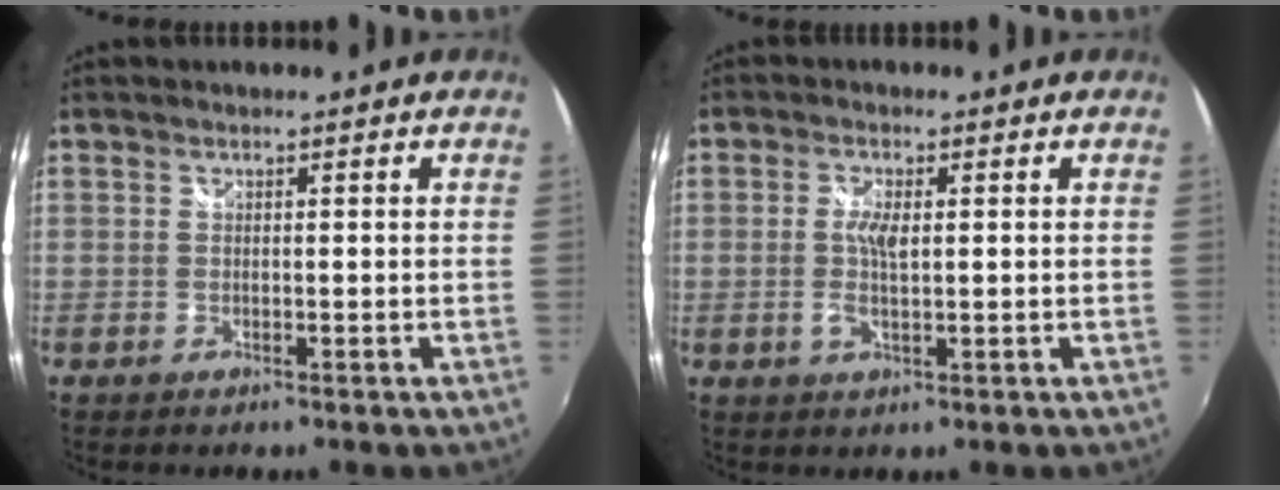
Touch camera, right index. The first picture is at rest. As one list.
[{"total": 3.9, "force": [0.1, 1.5, 3.6], "torque": [-0.069, -0.003, -0.001]}]